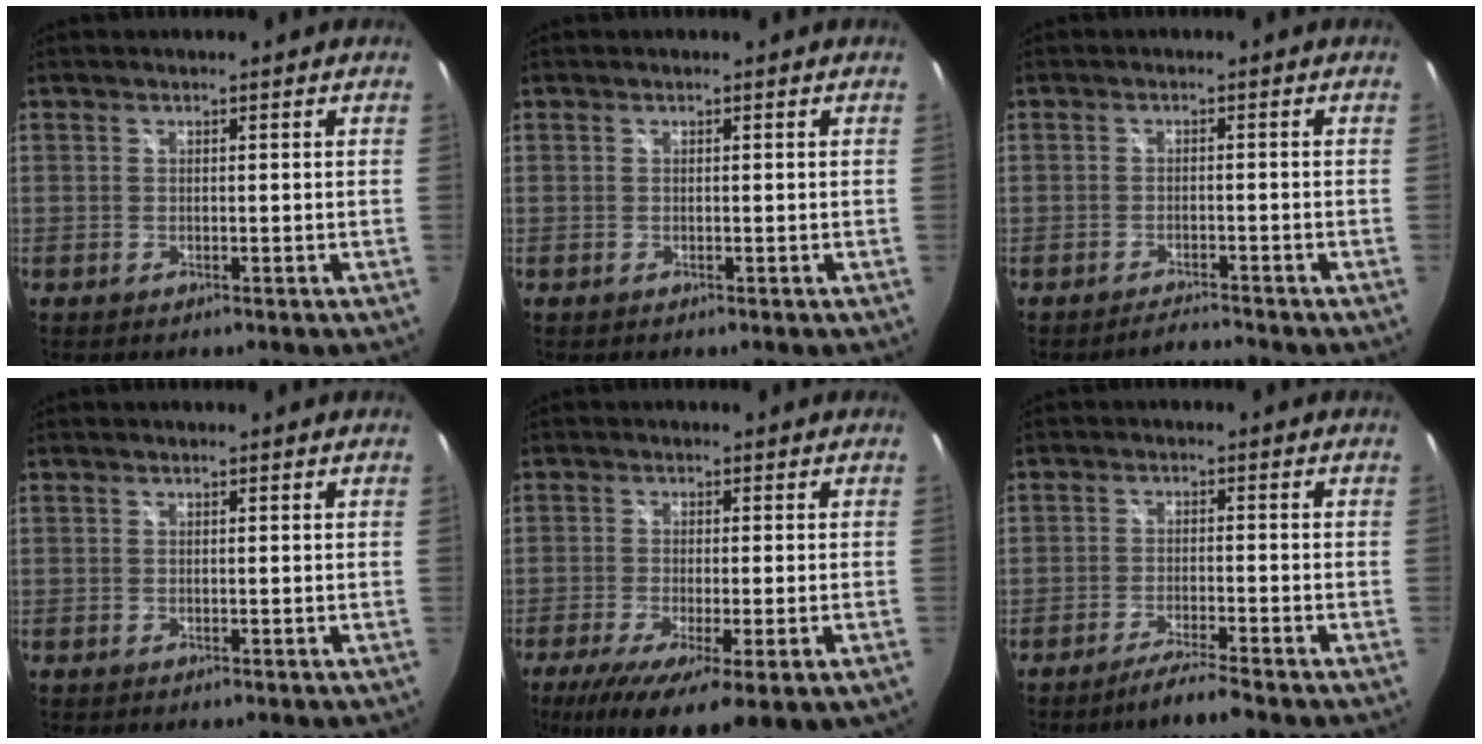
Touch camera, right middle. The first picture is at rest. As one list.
[{"total": 0.0}, {"total": 2.4, "force": [-2.4, -0.2, 0.1], "torque": [-0.014, -0.004, -0.042]}, {"total": 0.0}, {"total": 12.6, "force": [-6.2, 2.3, 10.7], "torque": [-0.197, -0.049, -0.095]}, {"total": 4.2, "force": [-3.7, -0.5, 1.9], "torque": [-0.057, -0.004, -0.069]}]